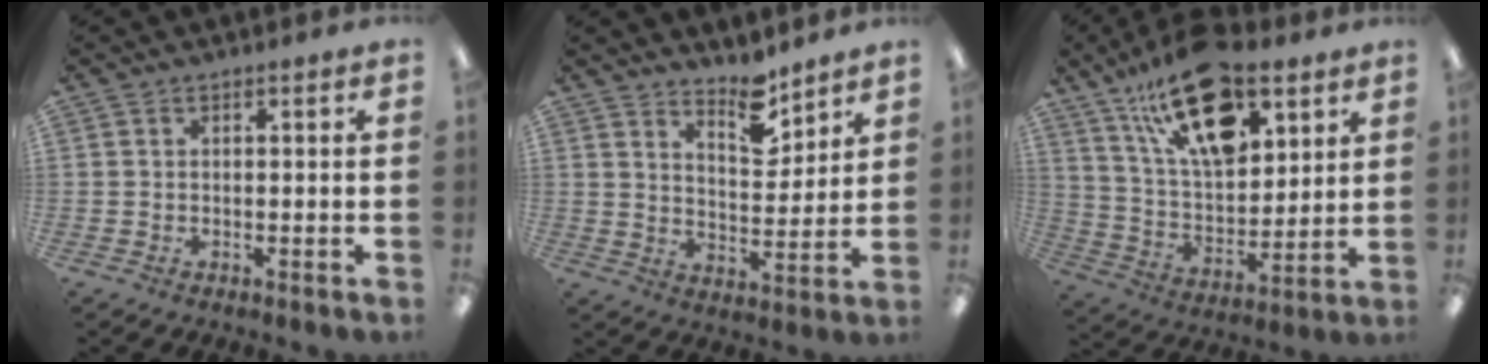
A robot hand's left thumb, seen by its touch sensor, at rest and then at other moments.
{"total": 9.1, "force": [7.5, 3.3, 3.8], "torque": [-0.040, -0.055, 0.129]}
{"total": 22.6, "force": [13.4, 10.5, 14.8], "torque": [-0.262, -0.057, 0.232]}